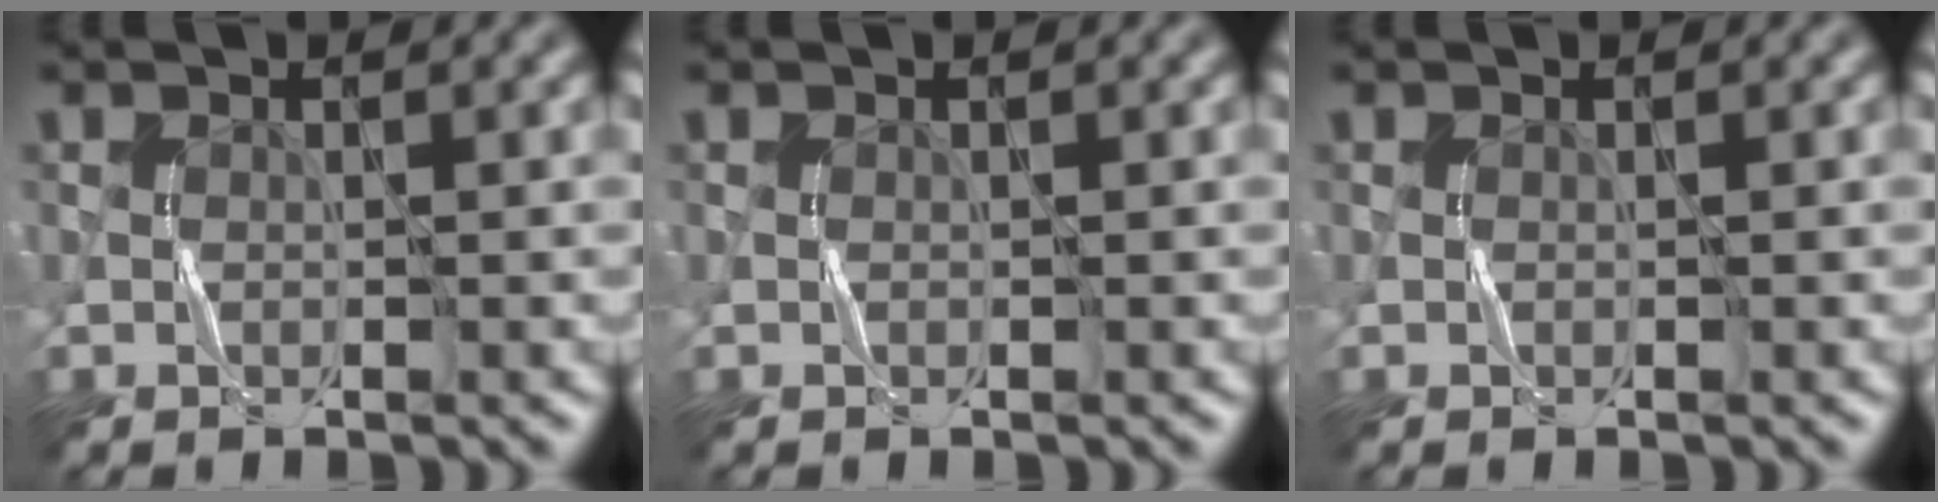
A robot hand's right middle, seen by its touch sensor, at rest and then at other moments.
{"total": 0.0}
{"total": 0.0}